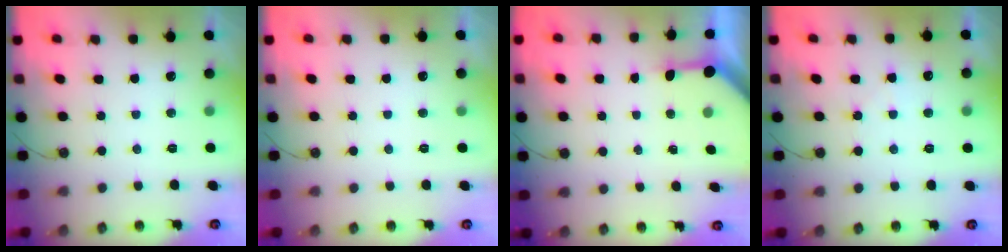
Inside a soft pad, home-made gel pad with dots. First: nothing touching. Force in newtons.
{"total": 0.0}
{"total": 3.1, "press": 3.1, "slide": 0.4}
{"total": 4.4, "press": 4.4, "slide": 0.8}